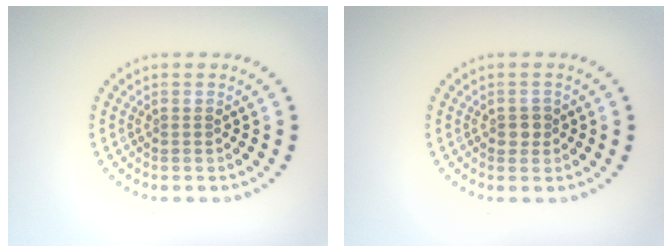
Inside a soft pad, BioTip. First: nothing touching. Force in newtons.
{"total": 1.2, "press": 1.1, "slide": 0.5}